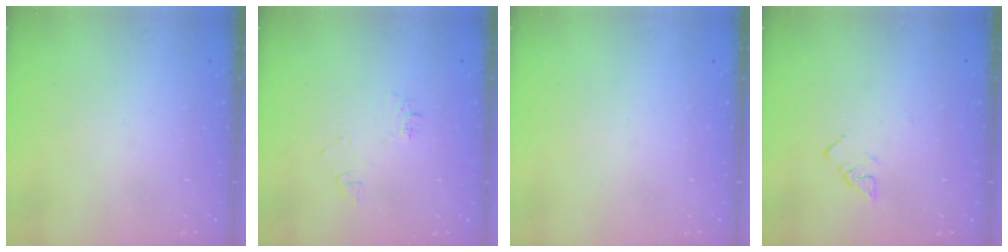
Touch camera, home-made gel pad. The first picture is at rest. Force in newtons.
{"total": 5.9, "press": 5.9, "slide": 0.7}
{"total": 0.0}
{"total": 2.6, "press": 2.6, "slide": 0.4}